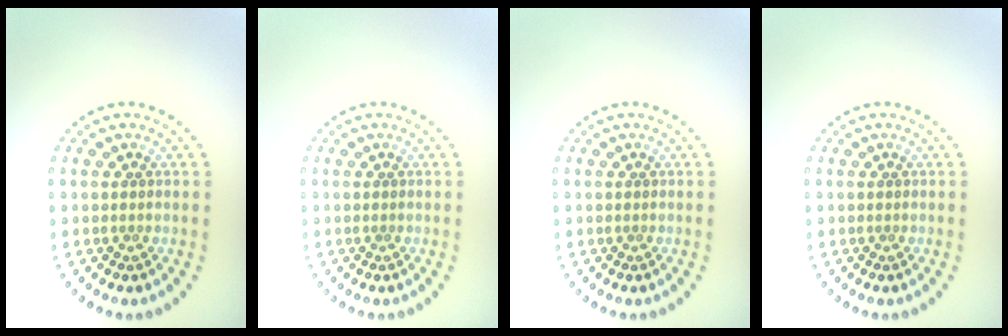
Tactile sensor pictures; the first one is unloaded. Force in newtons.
{"total": 0.0}
{"total": 0.0}
{"total": 0.0}